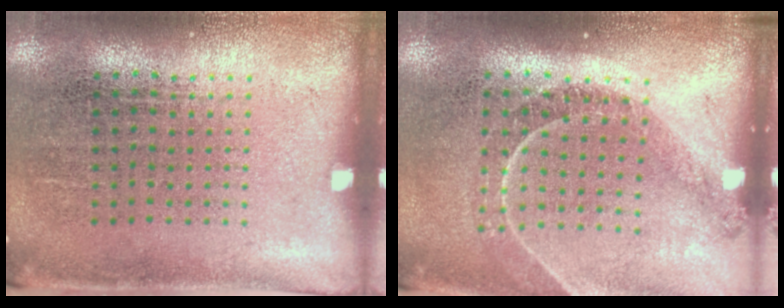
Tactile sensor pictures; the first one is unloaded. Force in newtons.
{"total": 1.3, "press": 1.2, "slide": 0.2}